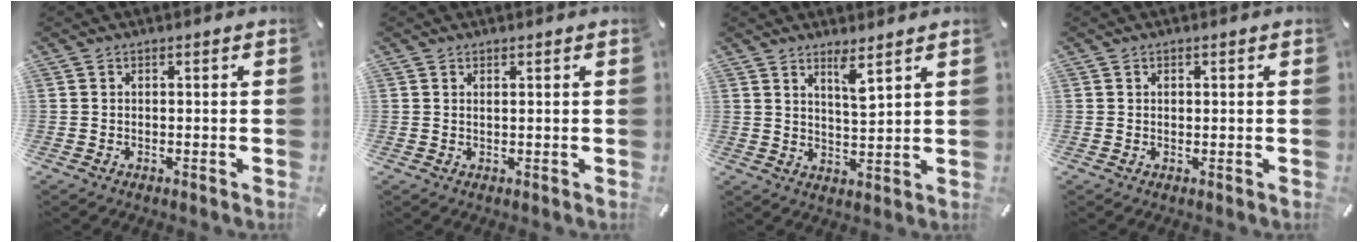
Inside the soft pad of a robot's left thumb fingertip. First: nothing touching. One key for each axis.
{"total": 0.7, "fx": 0.5, "fy": 0.0, "fz": 0.5, "tx": -0.010, "ty": -0.001, "tz": 0.009}
{"total": 5.1, "fx": 4.1, "fy": 0.4, "fz": 2.9, "tx": -0.053, "ty": -0.031, "tz": 0.068}
{"total": 0.6, "fx": 0.2, "fy": 0.5, "fz": 0.3, "tx": 0.001, "ty": -0.003, "tz": 0.001}